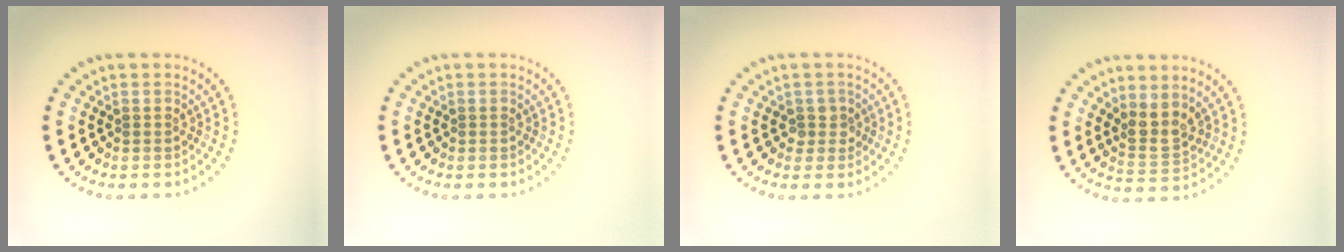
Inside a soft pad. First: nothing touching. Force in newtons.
{"total": 0.0}
{"total": 1.5, "press": 1.1, "slide": 0.9}
{"total": 2.5, "press": 2.0, "slide": 1.5}